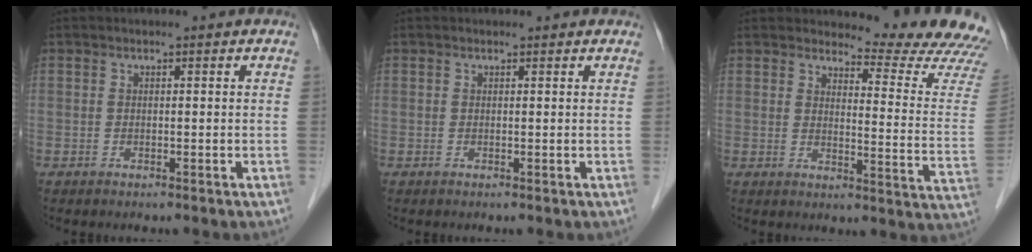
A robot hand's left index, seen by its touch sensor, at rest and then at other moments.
{"total": 1.0, "force": [0.9, 0.2, 0.1], "torque": [-0.011, 0.005, 0.010]}
{"total": 14.3, "force": [14.1, -0.1, 2.3], "torque": [-0.021, -0.128, 0.142]}